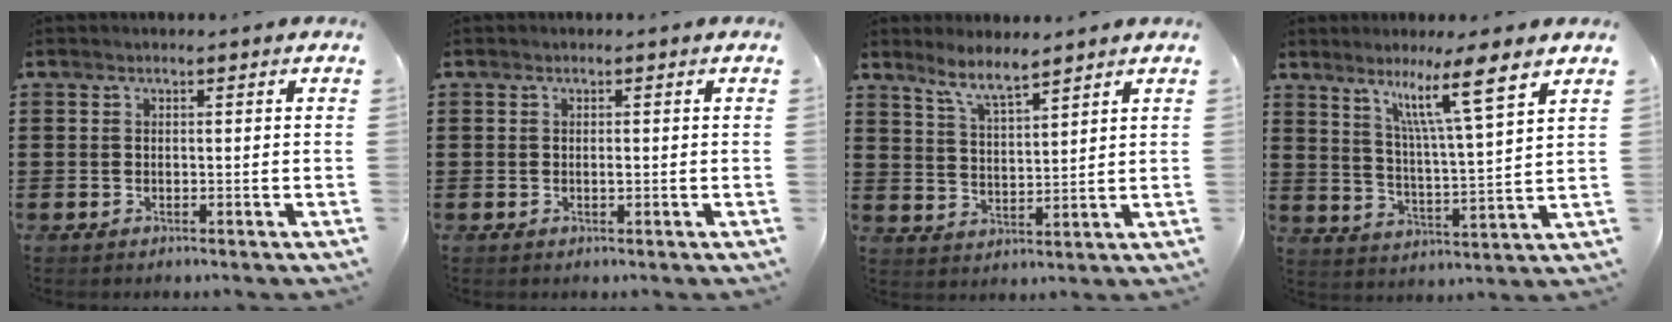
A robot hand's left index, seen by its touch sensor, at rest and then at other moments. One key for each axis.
{"total": 0.7, "fx": 0.0, "fy": 0.2, "fz": 0.6, "tx": -0.014, "ty": -0.003, "tz": 0.002}
{"total": 5.7, "fx": 4.9, "fy": 0.7, "fz": 2.9, "tx": -0.072, "ty": -0.011, "tz": 0.086}
{"total": 9.4, "fx": 6.4, "fy": -0.5, "fz": 6.8, "tx": -0.136, "ty": -0.032, "tz": 0.101}